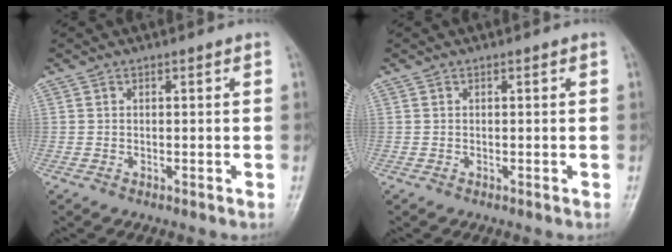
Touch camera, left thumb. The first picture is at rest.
{"total": 0.0}